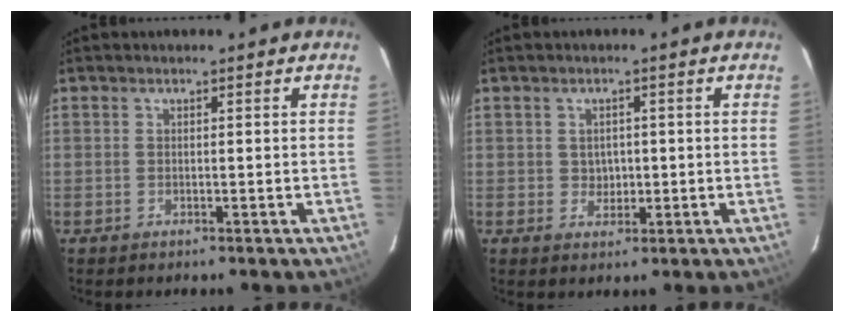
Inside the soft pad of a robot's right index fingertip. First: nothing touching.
{"total": 2.5, "force": [0.2, 2.4, 0.9], "torque": [-0.014, 0.006, 0.007]}